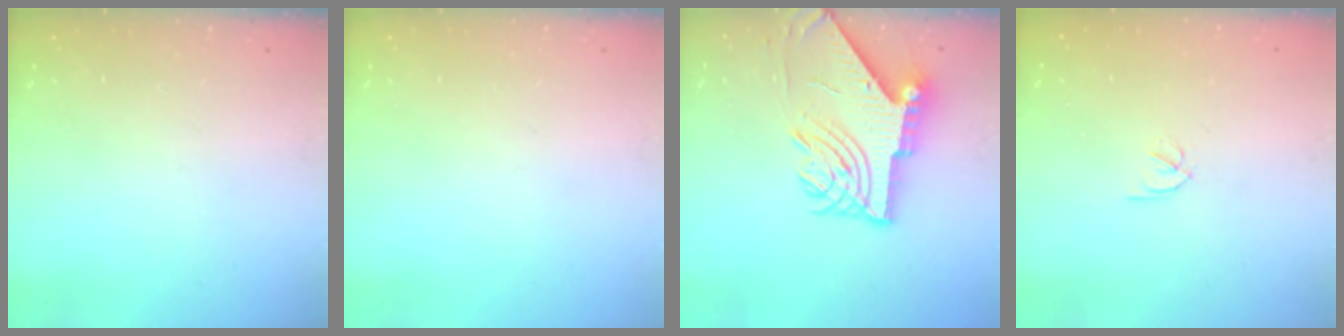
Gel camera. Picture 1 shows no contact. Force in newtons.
{"total": 0.0}
{"total": 10.9, "press": 10.8, "slide": 1.2}
{"total": 1.8, "press": 1.7, "slide": 0.5}